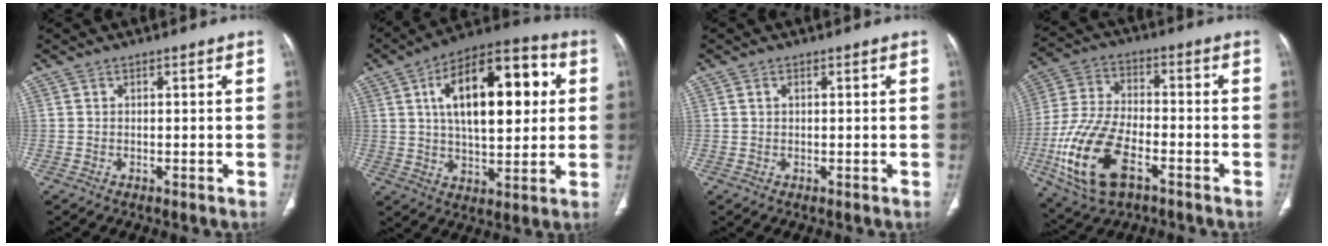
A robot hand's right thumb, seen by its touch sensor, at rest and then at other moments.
{"total": 21.5, "force": [5.0, 10.3, 18.2], "torque": [-0.255, 0.014, 0.070]}
{"total": 0.7, "force": [0.2, 0.4, 0.5], "torque": [-0.011, 0.003, 0.005]}
{"total": 17.3, "force": [-6.8, 8.8, 13.2], "torque": [-0.277, 0.015, -0.125]}